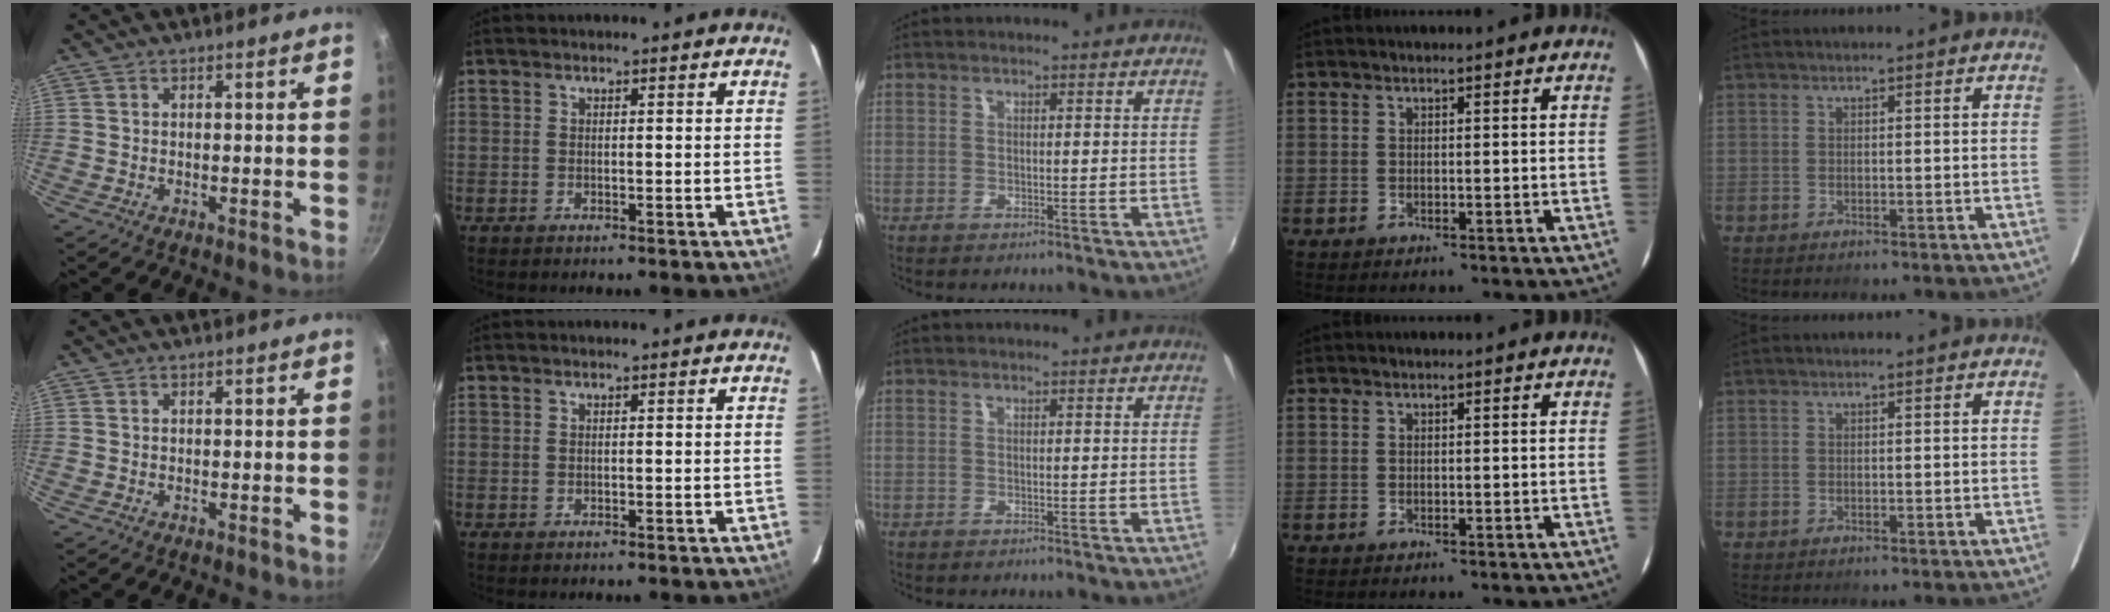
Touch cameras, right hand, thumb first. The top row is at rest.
{}